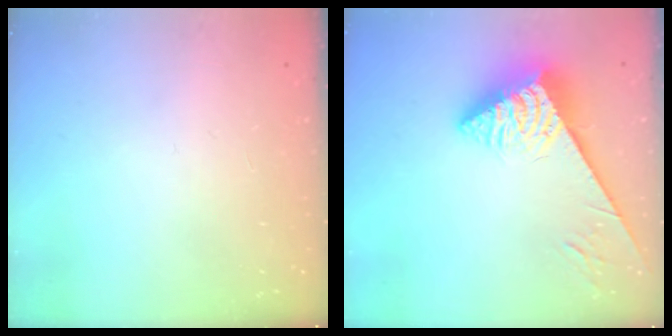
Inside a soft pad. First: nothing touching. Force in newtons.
{"total": 6.0, "press": 6.0, "slide": 0.6}